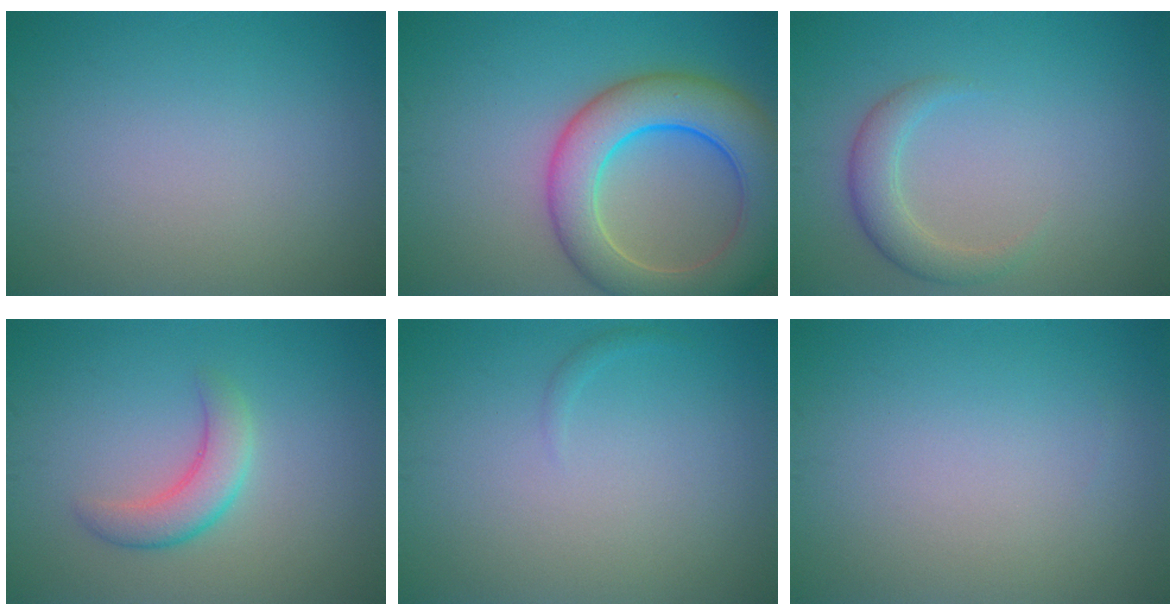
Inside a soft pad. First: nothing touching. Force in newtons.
{"total": 9.4, "press": 9.4, "slide": 0.5}
{"total": 2.6, "press": 2.6, "slide": 0.2}
{"total": 3.2, "press": 3.2, "slide": 0.2}
{"total": 0.5, "press": 0.5, "slide": 0.1}
{"total": 0.0}